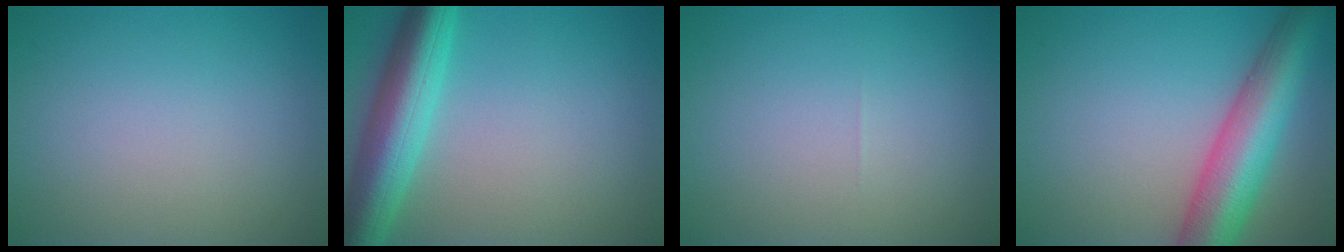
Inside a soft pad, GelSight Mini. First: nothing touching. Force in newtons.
{"total": 7.5, "press": 7.5, "slide": 0.3}
{"total": 0.0}
{"total": 8.5, "press": 8.5, "slide": 0.3}